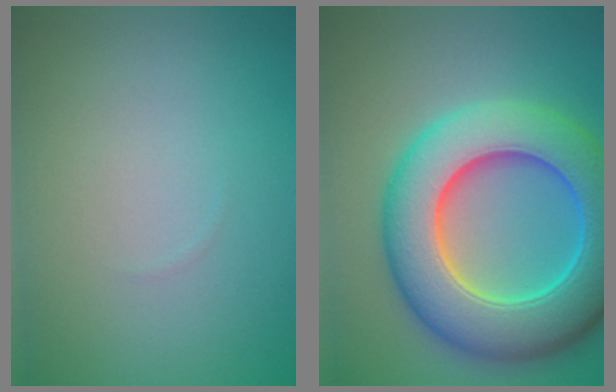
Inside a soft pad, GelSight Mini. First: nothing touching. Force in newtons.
{"total": 11.2, "press": 11.2, "slide": 0.2}